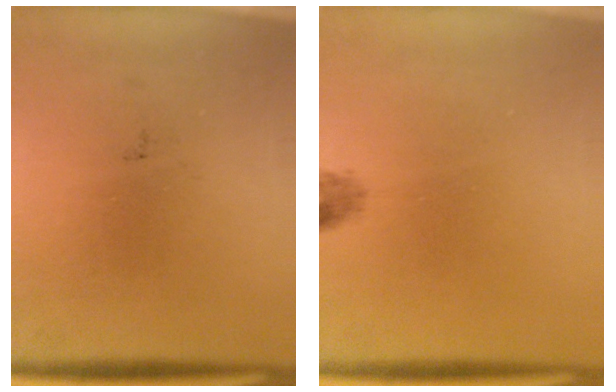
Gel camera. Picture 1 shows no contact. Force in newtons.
{"total": 1.2}